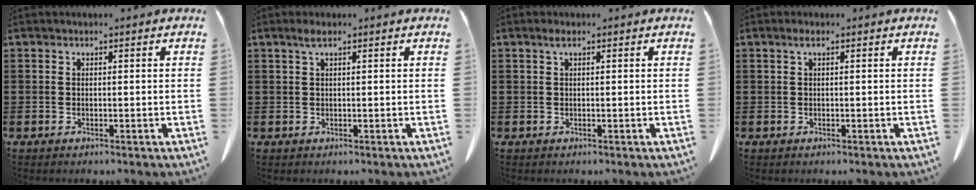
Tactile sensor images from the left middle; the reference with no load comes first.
{"total": 1.4, "force": [0.7, 0.2, 1.3], "torque": [-0.027, 0.001, 0.011]}
{"total": 1.0, "force": [0.4, 0.2, 0.9], "torque": [-0.018, 0.003, 0.007]}
{"total": 0.9, "force": [0.2, 0.2, 0.8], "torque": [-0.018, 0.002, 0.003]}